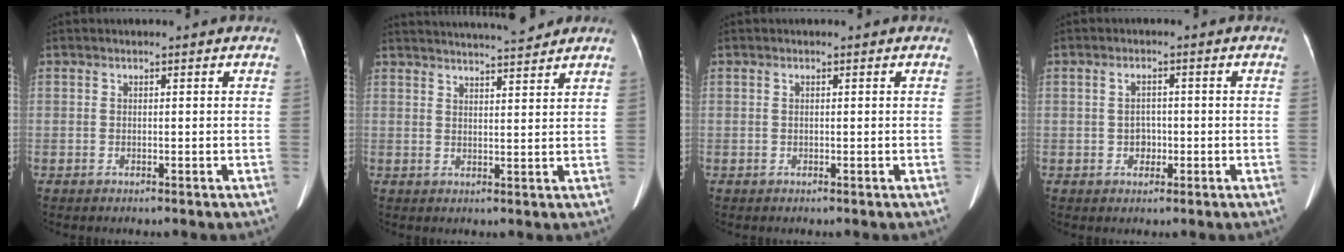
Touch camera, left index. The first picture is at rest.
{"total": 11.0, "force": [10.3, 0.2, 4.0], "torque": [-0.061, 0.009, 0.139]}
{"total": 0.0}
{"total": 2.3, "force": [-0.5, 1.8, 1.4], "torque": [-0.030, 0.005, -0.006]}